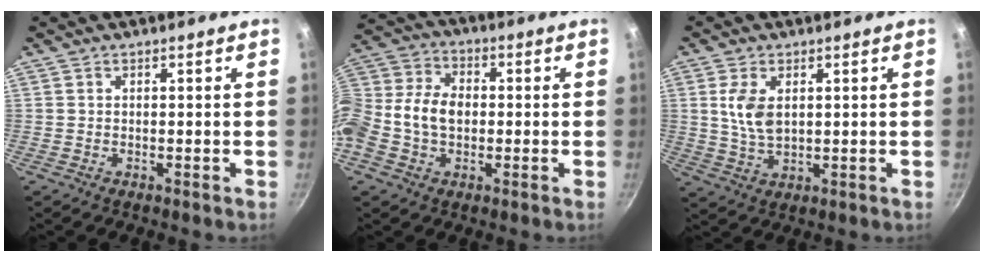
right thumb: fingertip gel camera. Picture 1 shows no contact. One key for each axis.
{"total": 14.4, "fx": -1.4, "fy": 10.6, "fz": 9.7, "tx": -0.177, "ty": 0.039, "tz": -0.044}
{"total": 6.5, "fx": 1.5, "fy": 3.7, "fz": 5.2, "tx": -0.100, "ty": -0.009, "tz": 0.031}